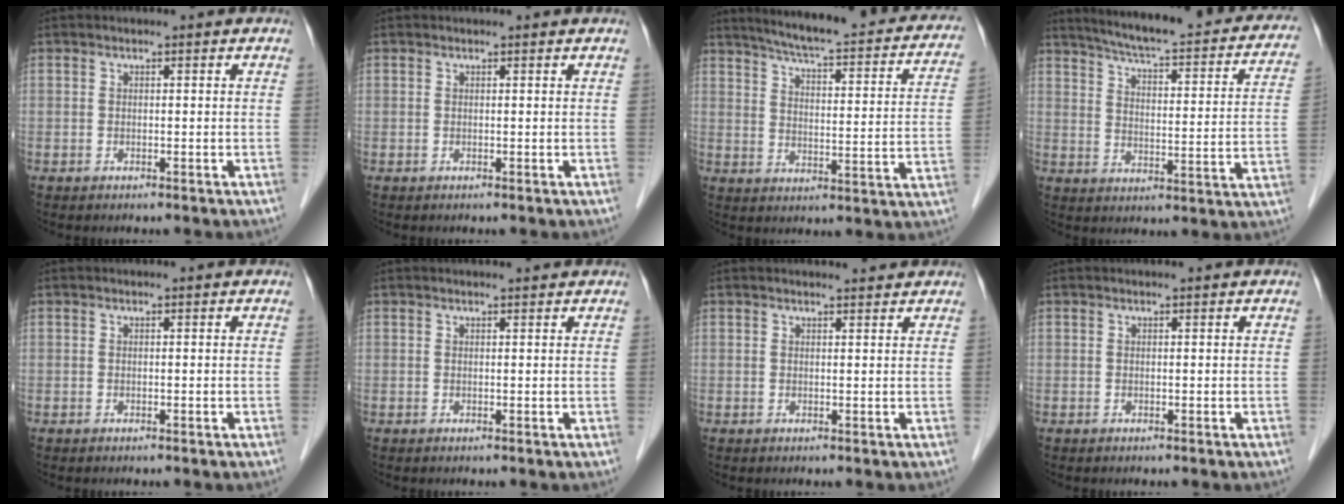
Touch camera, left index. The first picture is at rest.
{"total": 0.8, "force": [0.8, 0.1, 0.1], "torque": [-0.006, 0.006, 0.010]}
{"total": 23.2, "force": [19.6, 3.7, 11.9], "torque": [-0.162, -0.019, 0.235]}
{"total": 24.0, "force": [20.5, 4.0, 11.9], "torque": [-0.162, -0.025, 0.247]}
{"total": 0.0}
{"total": 1.4, "force": [1.4, 0.0, 0.4], "torque": [-0.007, 0.006, 0.021]}
{"total": 2.4, "force": [2.3, 0.2, 0.4], "torque": [-0.011, 0.005, 0.030]}
{"total": 0.6, "force": [0.5, 0.0, 0.2], "torque": [-0.005, 0.004, 0.009]}